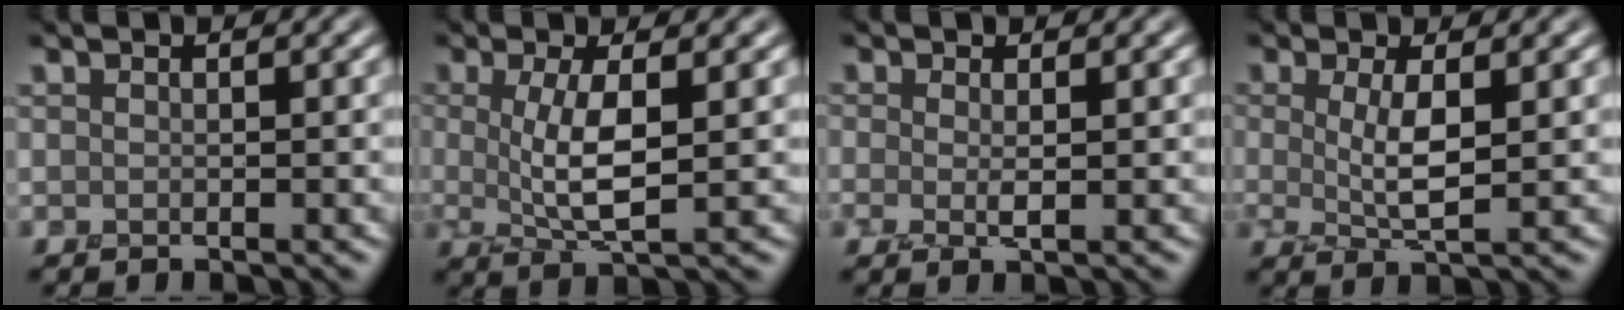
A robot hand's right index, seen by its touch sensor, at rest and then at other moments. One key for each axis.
{"total": 4.2, "fx": 0.2, "fy": 0.9, "fz": 4.1, "tx": -0.085, "ty": -0.004, "tz": 0.009}
{"total": 1.2, "fx": -0.3, "fy": 0.1, "fz": 1.2, "tx": -0.027, "ty": -0.008, "tz": -0.004}
{"total": 3.1, "fx": 0.2, "fy": 0.6, "fz": 3.1, "tx": -0.064, "ty": -0.008, "tz": 0.009}